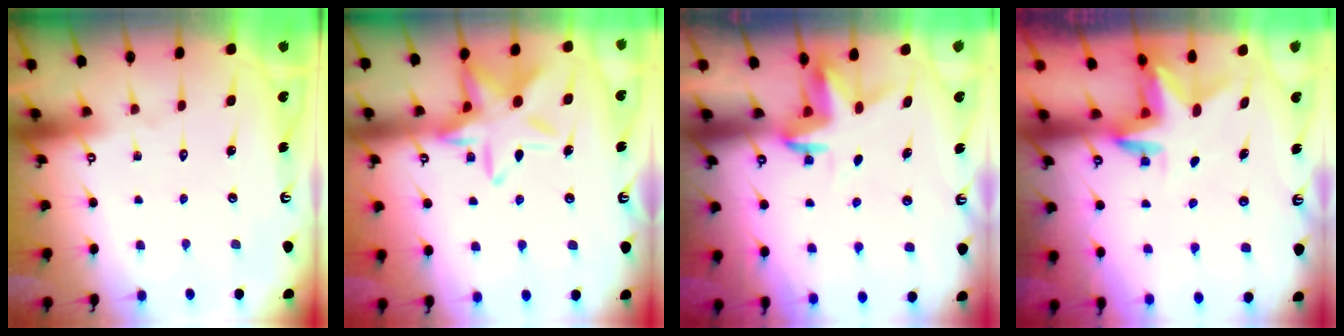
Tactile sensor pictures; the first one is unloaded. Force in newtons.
{"total": 14.9, "press": 14.9, "slide": 1.1}
{"total": 3.5, "press": 3.5, "slide": 0.2}
{"total": 3.1, "press": 3.1, "slide": 0.2}